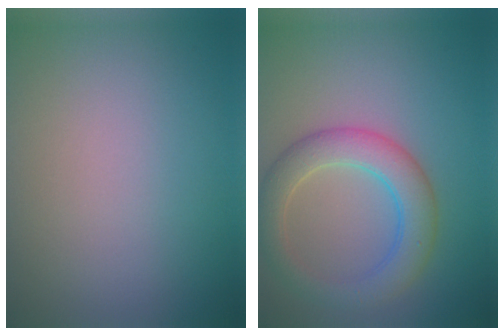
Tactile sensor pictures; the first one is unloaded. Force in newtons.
{"total": 4.9, "press": 4.9, "slide": 0.3}